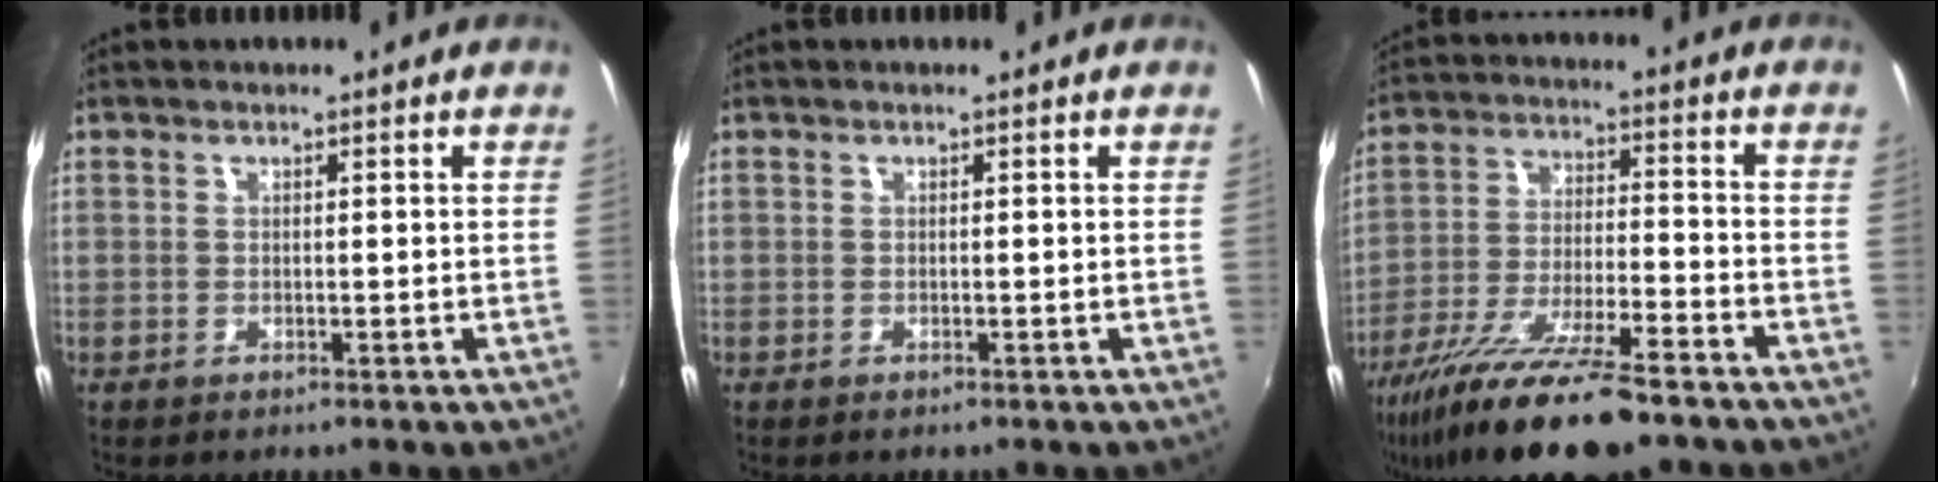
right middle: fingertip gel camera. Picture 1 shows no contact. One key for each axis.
{"total": 0.0}
{"total": 20.0, "fx": -14.8, "fy": 5.5, "fz": 12.4, "tx": -0.236, "ty": -0.041, "tz": -0.243}